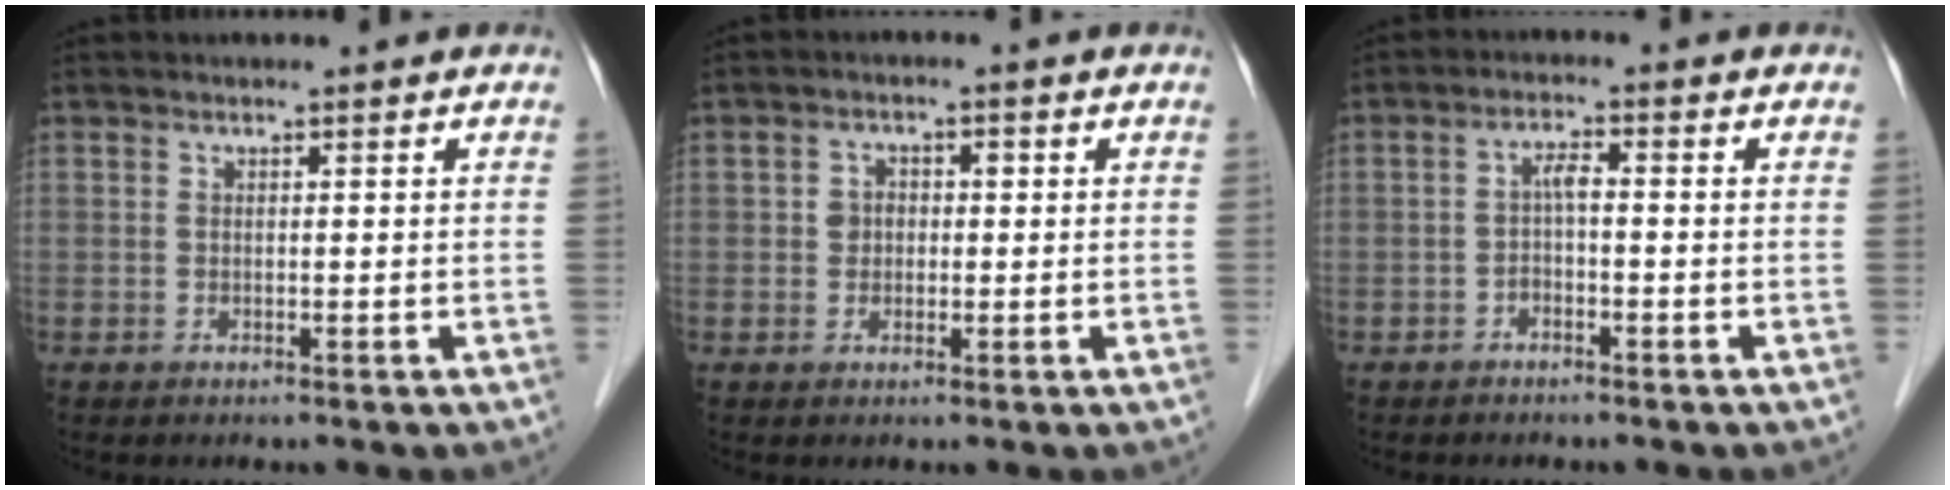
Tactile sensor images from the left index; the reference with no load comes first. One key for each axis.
{"total": 2.5, "fx": -0.1, "fy": 2.2, "fz": 1.2, "tx": -0.023, "ty": 0.011, "tz": -0.003}
{"total": 2.3, "fx": -0.7, "fy": 0.7, "fz": 2.1, "tx": -0.040, "ty": 0.009, "tz": -0.013}